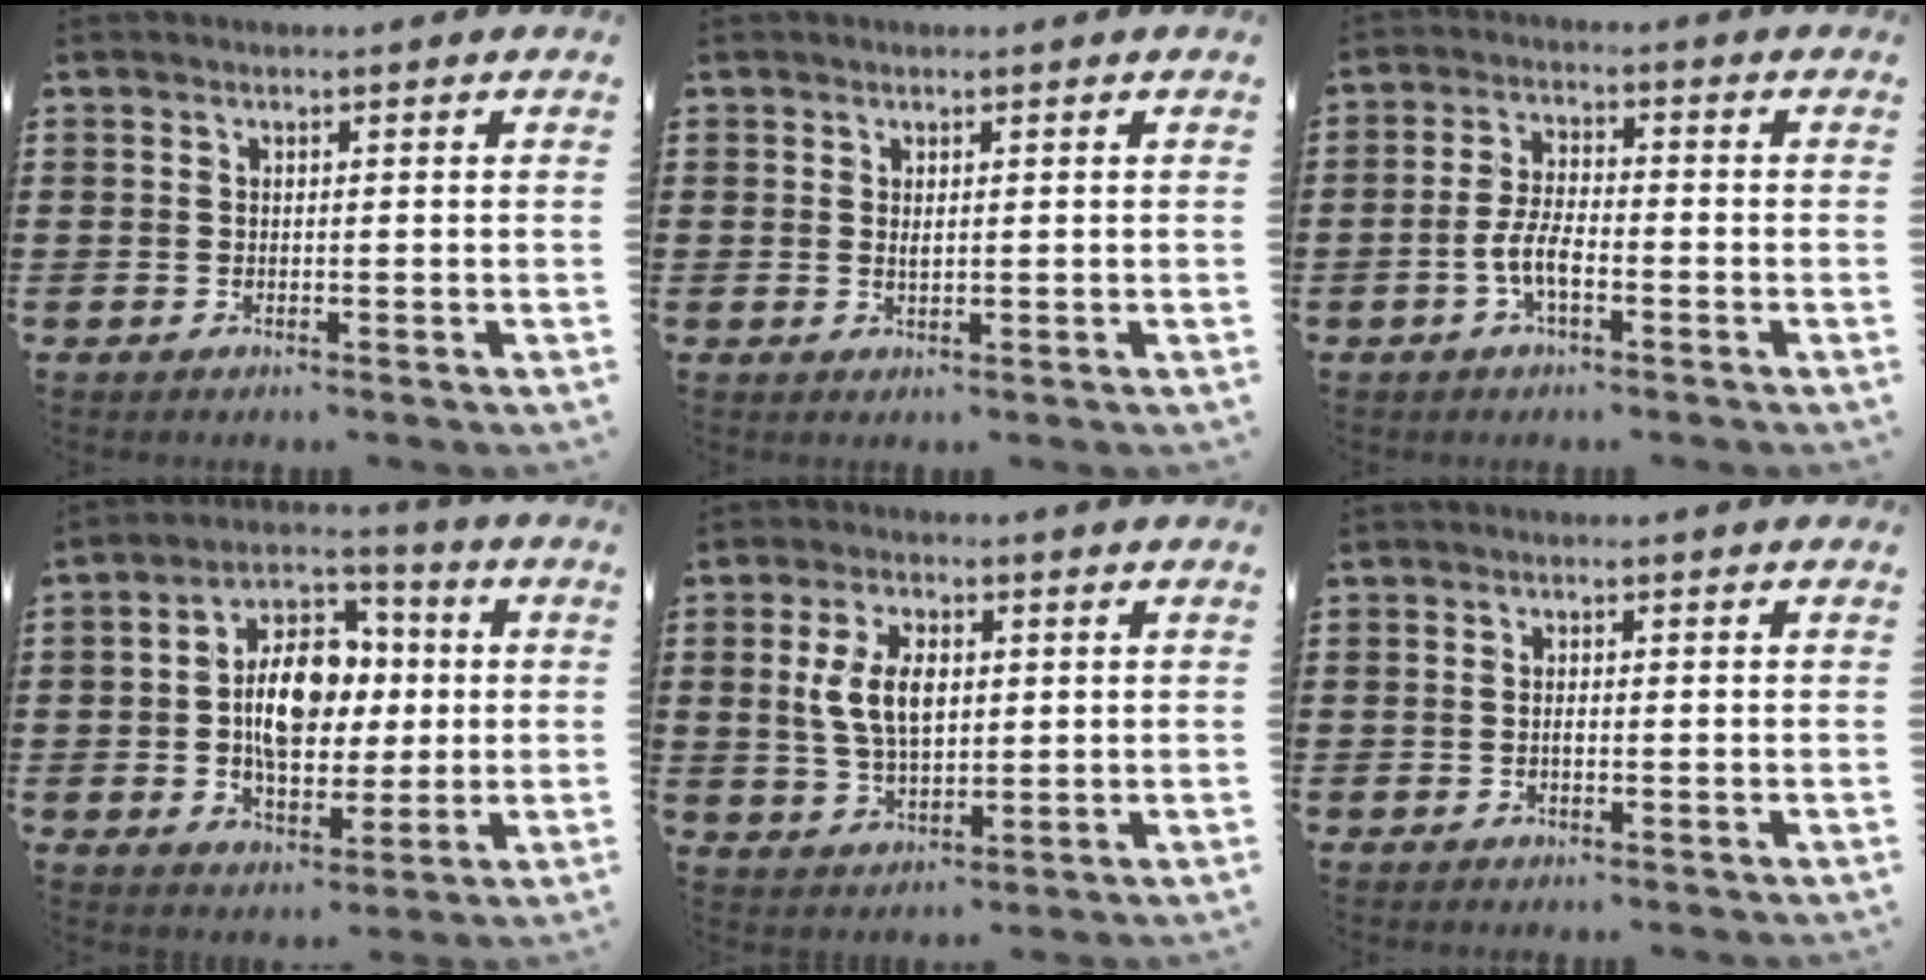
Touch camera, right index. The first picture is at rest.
{"total": 0.9, "force": [0.4, 0.3, 0.8], "torque": [-0.015, 0.004, 0.005]}
{"total": 5.3, "force": [-2.0, 1.8, 4.6], "torque": [-0.112, -0.006, -0.046]}
{"total": 11.2, "force": [0.3, 7.2, 8.5], "torque": [-0.158, 0.014, 0.001]}
{"total": 7.3, "force": [1.1, 3.9, 6.0], "torque": [-0.137, 0.003, 0.010]}
{"total": 0.7, "force": [-0.3, 0.3, 0.6], "torque": [-0.012, -0.002, -0.005]}